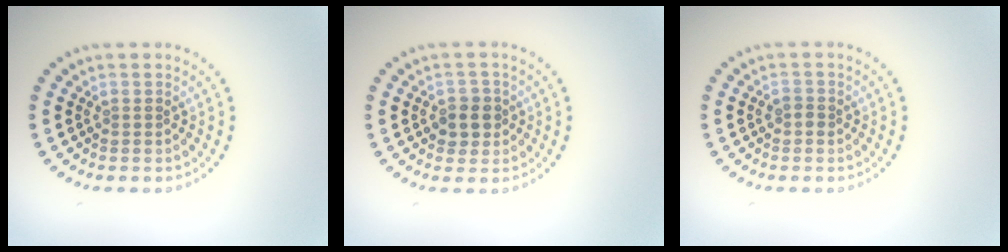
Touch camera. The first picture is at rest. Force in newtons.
{"total": 2.4, "press": 2.2, "slide": 0.8}
{"total": 0.9, "press": 0.8, "slide": 0.3}